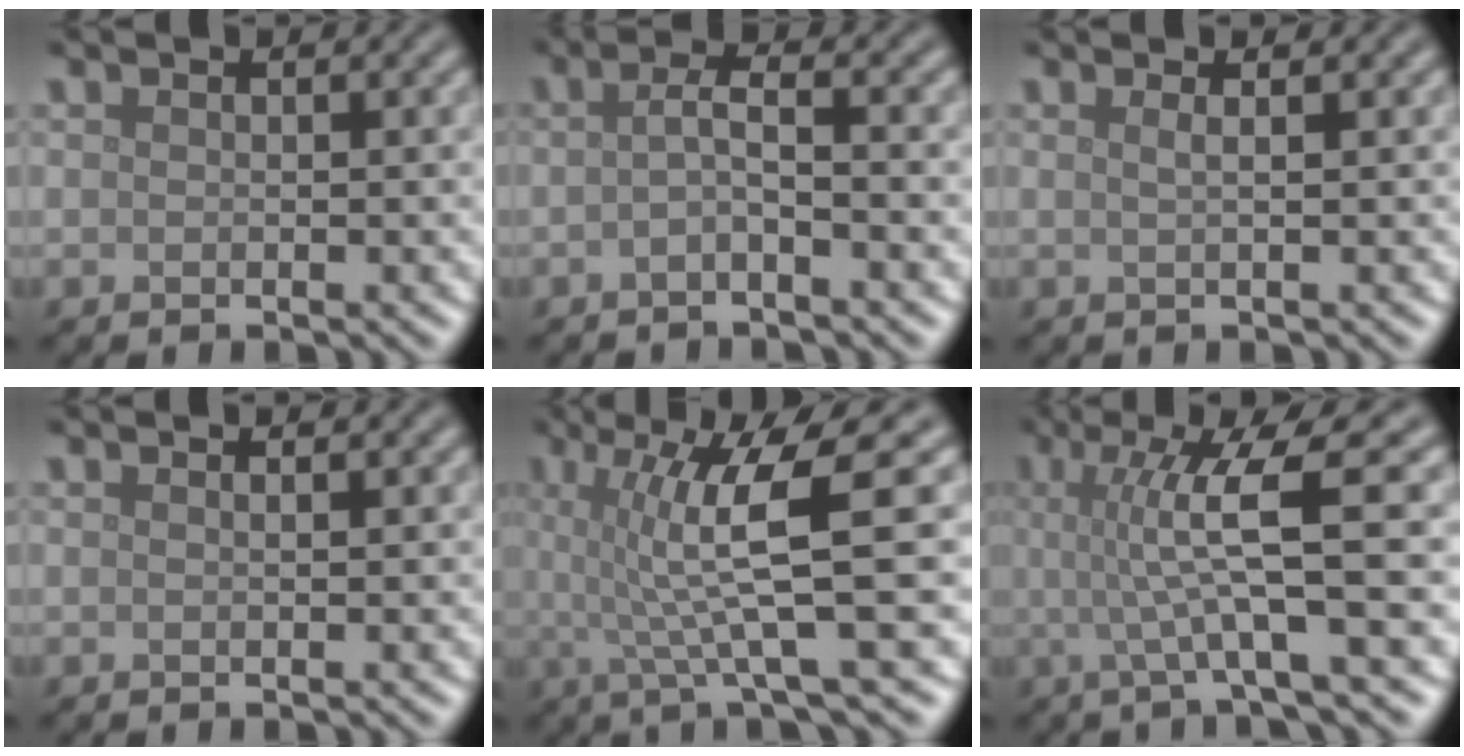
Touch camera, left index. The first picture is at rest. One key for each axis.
{"total": 2.0, "fx": -0.6, "fy": 0.3, "fz": 1.9, "tx": -0.039, "ty": 0.003, "tz": -0.018}
{"total": 1.4, "fx": 0.5, "fy": 0.6, "fz": 1.2, "tx": -0.010, "ty": 0.000, "tz": -0.006}
{"total": 0.8, "fx": 0.4, "fy": 0.3, "fz": 0.6, "tx": -0.003, "ty": -0.001, "tz": -0.002}
{"total": 7.1, "fx": 0.8, "fy": 1.0, "fz": 7.0, "tx": -0.122, "ty": 0.006, "tz": 0.013}
{"total": 6.4, "fx": 0.5, "fy": 0.8, "fz": 6.3, "tx": -0.112, "ty": 0.004, "tz": 0.009}